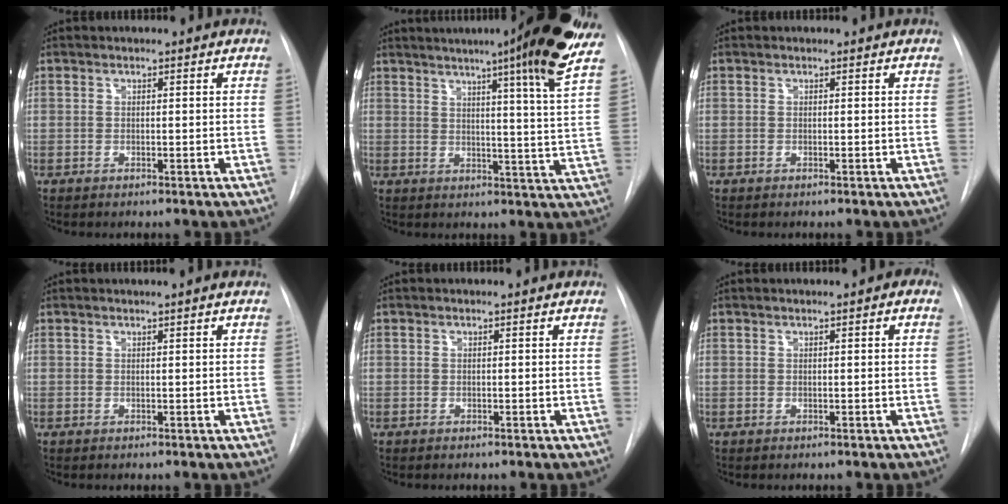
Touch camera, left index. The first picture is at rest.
{"total": 19.0, "force": [14.0, -1.9, 12.7], "torque": [-0.181, -0.032, 0.164]}
{"total": 0.0}
{"total": 0.8, "force": [0.5, -0.2, 0.6], "torque": [-0.013, 0.000, 0.011]}
{"total": 0.0}
{"total": 1.7, "force": [0.7, 0.4, 1.6], "torque": [-0.023, 0.007, 0.007]}